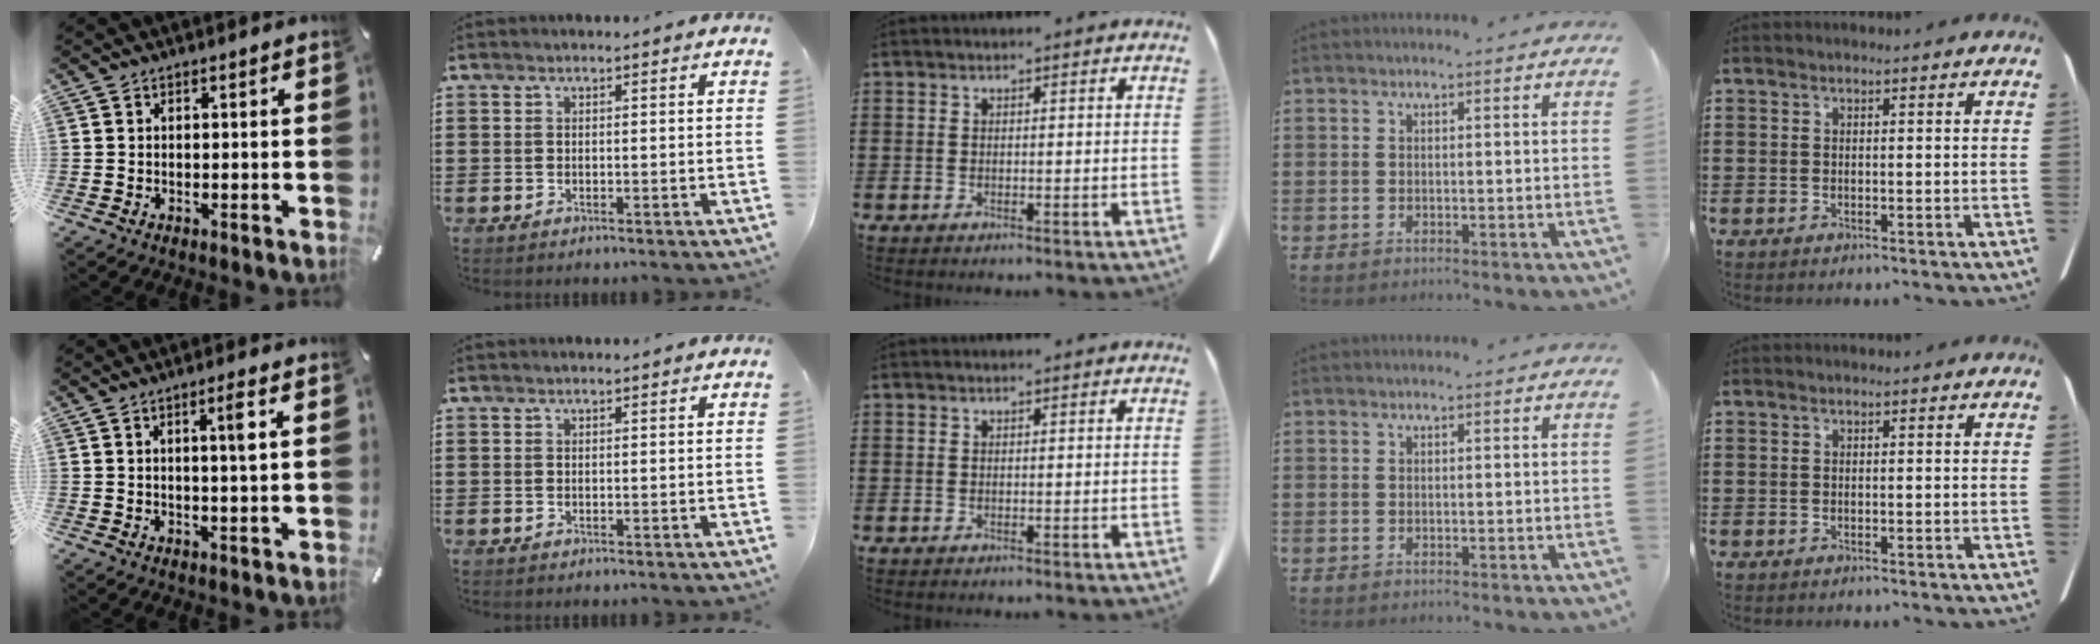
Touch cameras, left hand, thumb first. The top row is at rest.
{"thumb": {"total": 4.0, "force": [1.1, 0.1, 3.9], "torque": [-0.068, -0.004, 0.013]}}